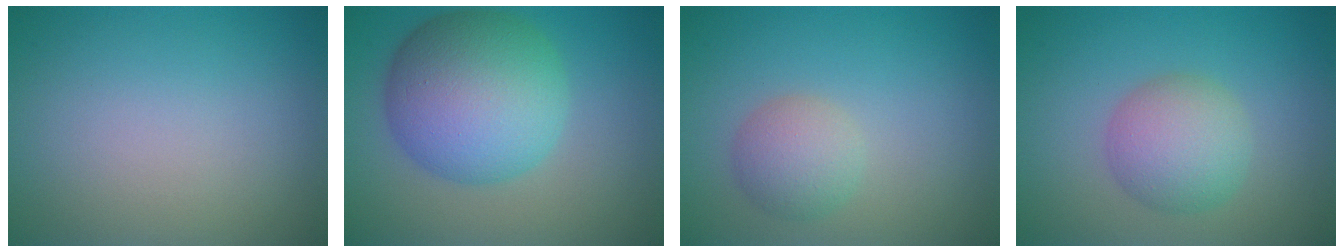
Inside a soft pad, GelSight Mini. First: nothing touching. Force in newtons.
{"total": 10.5, "press": 10.5, "slide": 0.2}
{"total": 2.7, "press": 2.7, "slide": 0.2}
{"total": 4.4, "press": 4.4, "slide": 0.1}